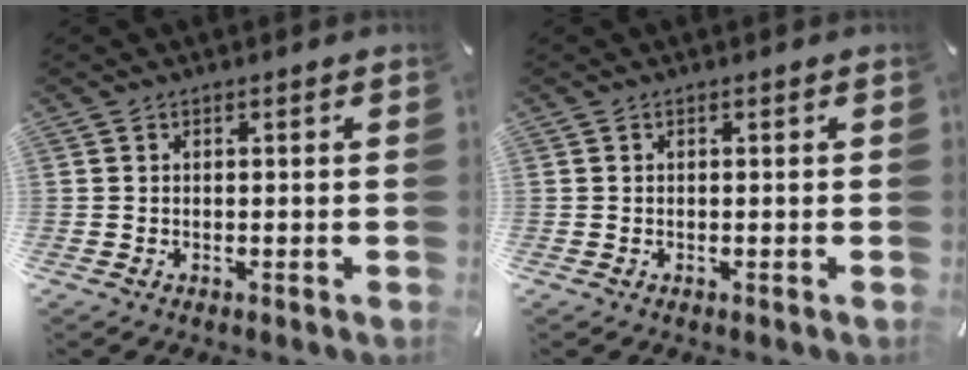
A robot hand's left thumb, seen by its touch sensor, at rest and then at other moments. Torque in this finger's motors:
{"motor_torque": [0.00, 0.00, 0.00, 0.00, 0.00]}